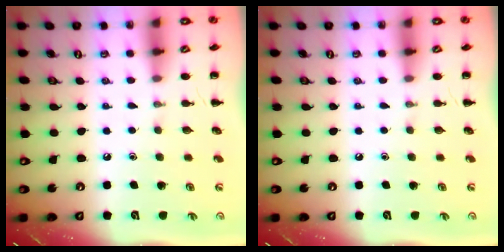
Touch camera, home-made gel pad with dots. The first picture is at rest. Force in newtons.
{"total": 0.0}